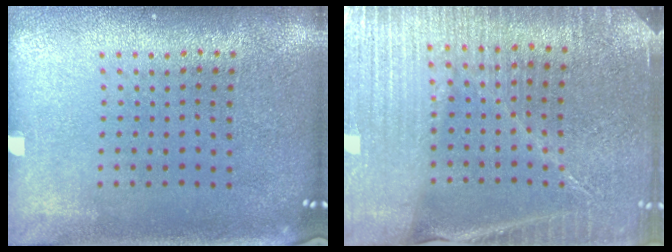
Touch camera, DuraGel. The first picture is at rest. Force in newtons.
{"total": 4.3, "press": 4.0, "slide": 1.6}